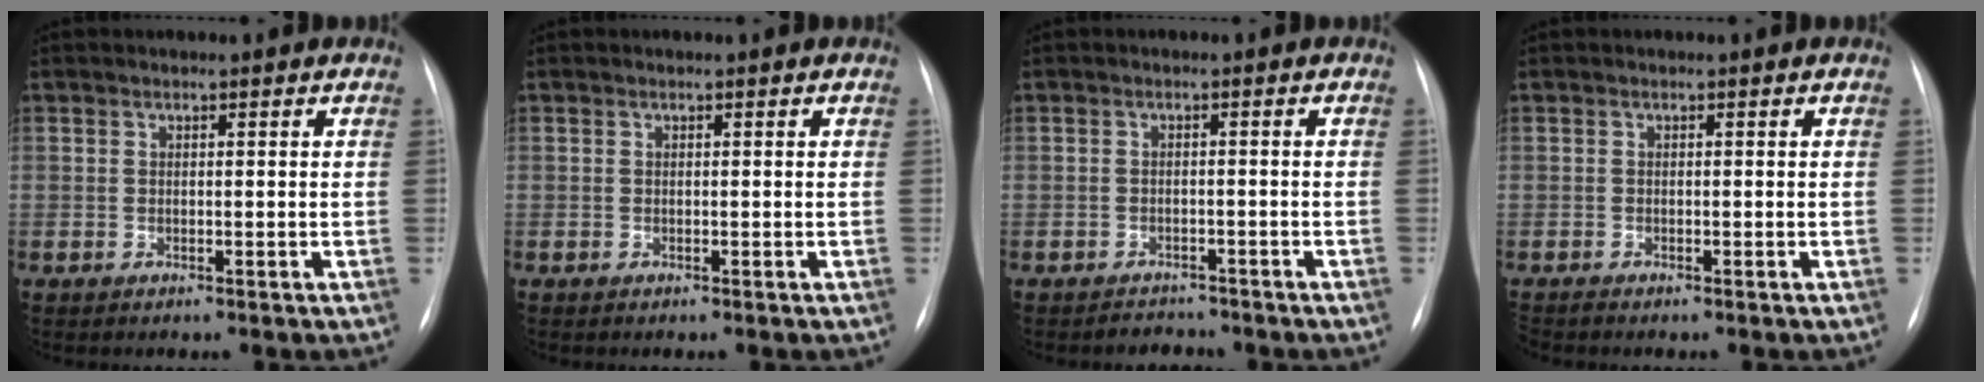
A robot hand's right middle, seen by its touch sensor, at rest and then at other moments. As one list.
[{"total": 0.0}, {"total": 2.5, "force": [-2.2, 1.0, -0.4], "torque": [0.003, 0.000, -0.031]}, {"total": 0.5, "force": [-0.5, -0.1, 0.1], "torque": [-0.004, -0.002, -0.011]}]